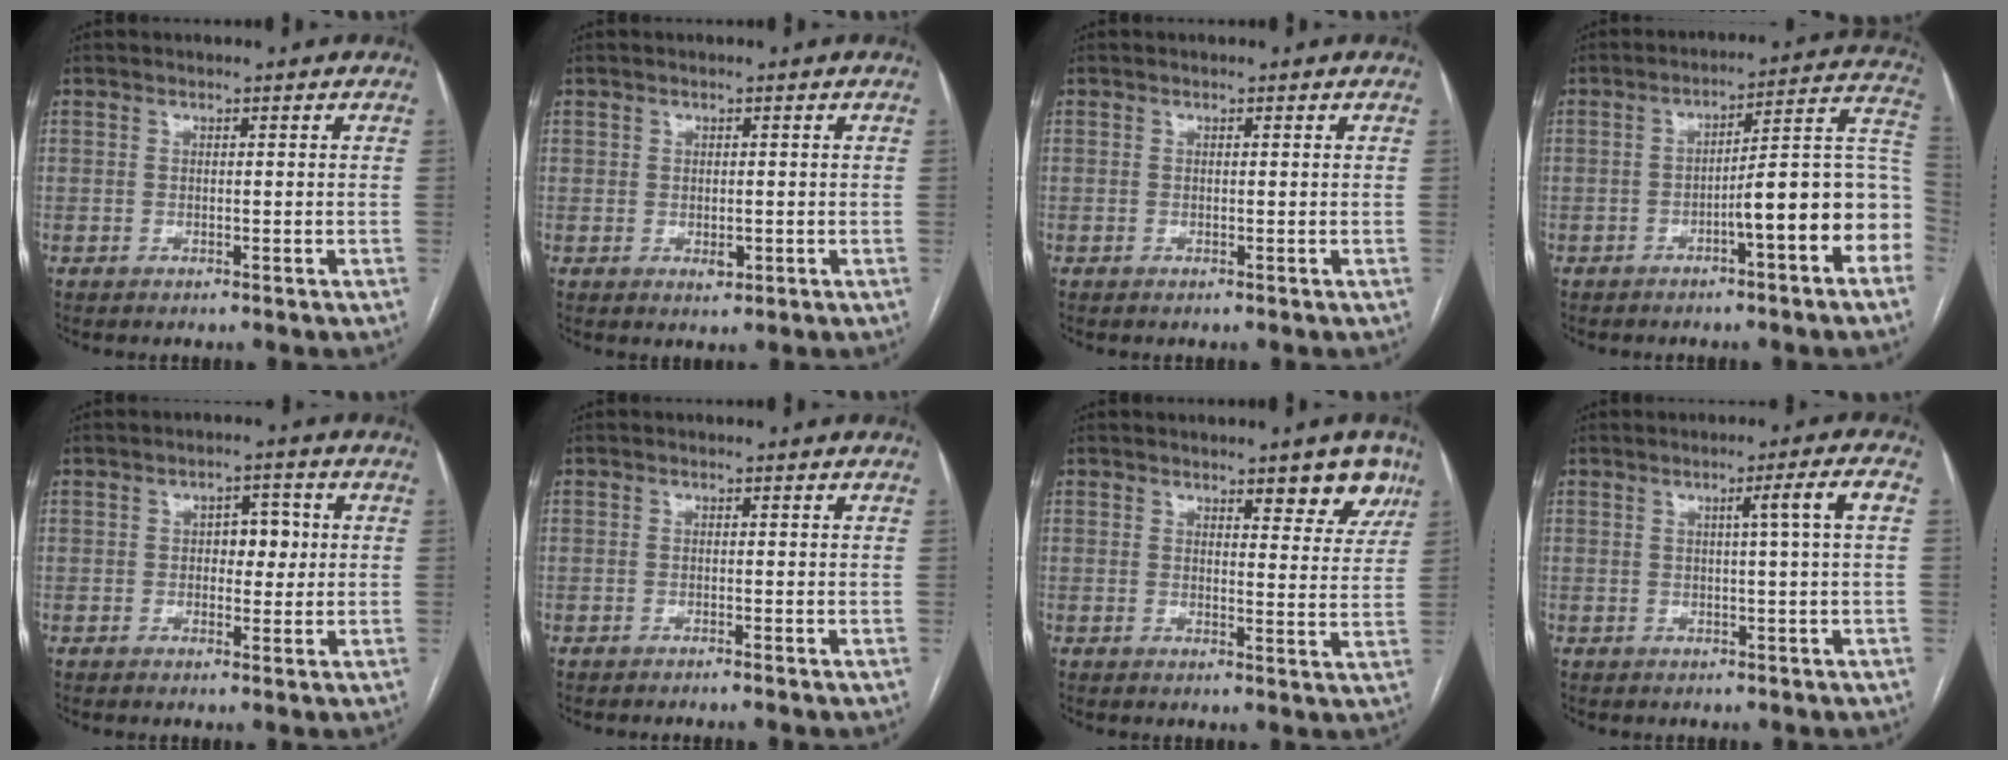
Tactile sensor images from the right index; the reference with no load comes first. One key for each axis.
{"total": 1.7, "fx": -0.2, "fy": 1.3, "fz": 1.1, "tx": -0.017, "ty": -0.002, "tz": 0.002}
{"total": 0.0}
{"total": 13.0, "fx": -4.5, "fy": 1.5, "fz": 12.1, "tx": -0.143, "ty": 0.041, "tz": -0.061}
{"total": 4.2, "fx": 0.4, "fy": 2.4, "fz": 3.3, "tx": -0.044, "ty": 0.013, "tz": 0.008}
{"total": 1.0, "fx": -0.8, "fy": -0.3, "fz": 0.4, "tx": -0.006, "ty": 0.003, "tz": -0.015}
{"total": 6.1, "fx": 4.1, "fy": 1.9, "fz": 4.0, "tx": -0.036, "ty": -0.004, "tz": 0.045}
{"total": 4.3, "fx": 0.7, "fy": -1.1, "fz": 4.1, "tx": -0.062, "ty": 0.006, "tz": 0.014}